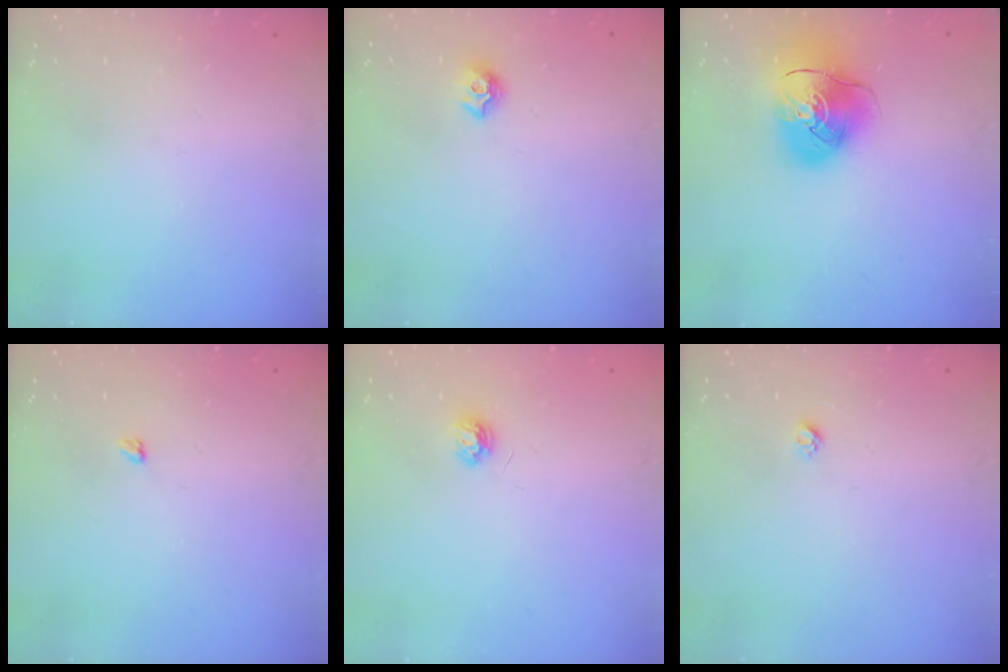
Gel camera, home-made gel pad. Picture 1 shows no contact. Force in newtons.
{"total": 7.9, "press": 7.8, "slide": 0.7}
{"total": 15.6, "press": 15.5, "slide": 2.4}
{"total": 2.4, "press": 2.4, "slide": 0.4}
{"total": 3.9, "press": 3.8, "slide": 0.5}
{"total": 3.6, "press": 3.6, "slide": 0.3}